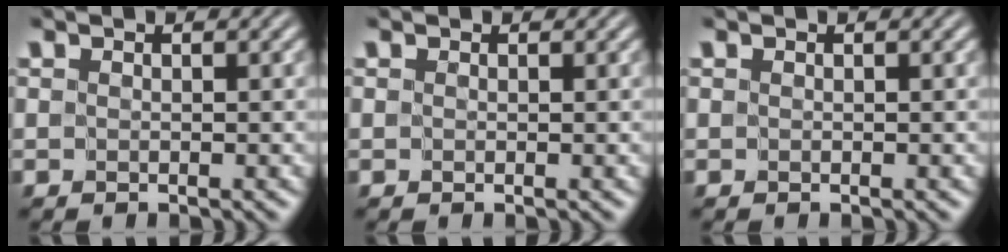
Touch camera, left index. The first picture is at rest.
{"total": 0.0}
{"total": 0.0}